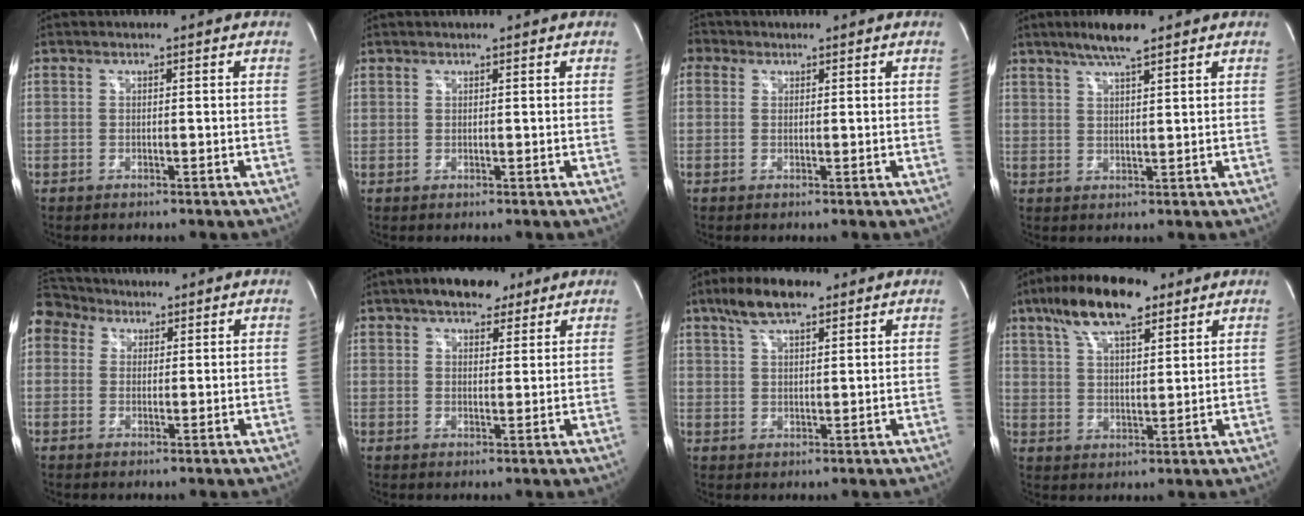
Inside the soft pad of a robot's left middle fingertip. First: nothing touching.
{"total": 0.8, "force": [0.6, 0.5, 0.0], "torque": [0.004, 0.003, 0.008]}
{"total": 2.7, "force": [1.1, 2.3, 0.9], "torque": [-0.022, 0.018, 0.020]}
{"total": 5.8, "force": [4.3, 0.4, 3.9], "torque": [-0.077, 0.008, 0.076]}
{"total": 6.0, "force": [3.9, 4.5, 1.1], "torque": [-0.029, 0.041, 0.079]}
{"total": 7.3, "force": [5.1, 3.3, 4.0], "torque": [-0.060, 0.018, 0.079]}
{"total": 7.4, "force": [5.1, 2.4, 4.8], "torque": [-0.096, 0.017, 0.092]}
{"total": 13.0, "force": [8.4, 3.9, 9.0], "torque": [-0.169, 0.023, 0.151]}